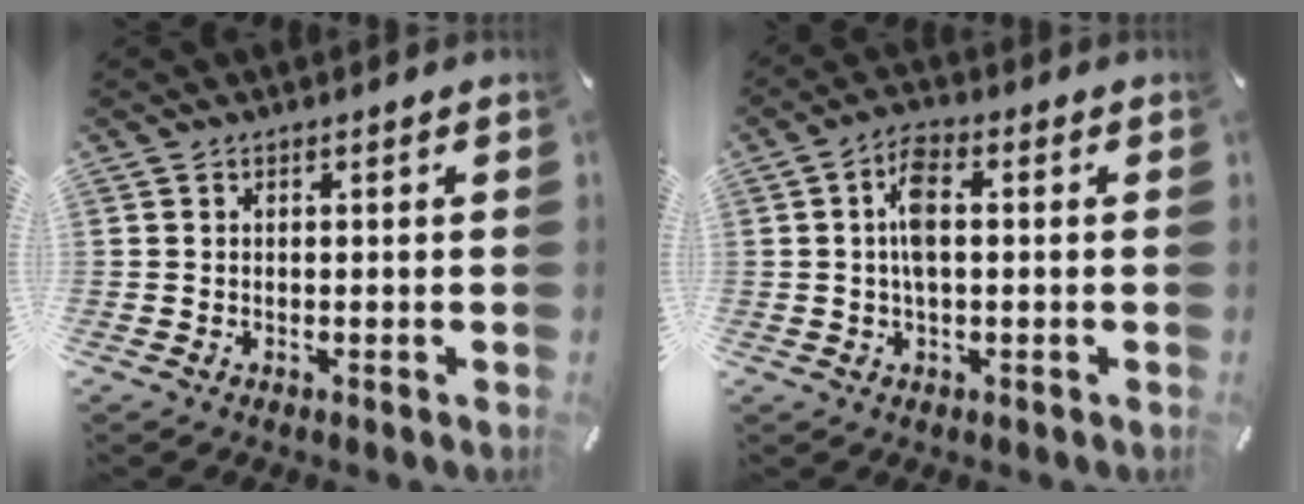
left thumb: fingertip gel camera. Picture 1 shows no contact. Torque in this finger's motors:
{"motor_torque": [0.44, 0.96, 0.68, -0.10, 0.04]}